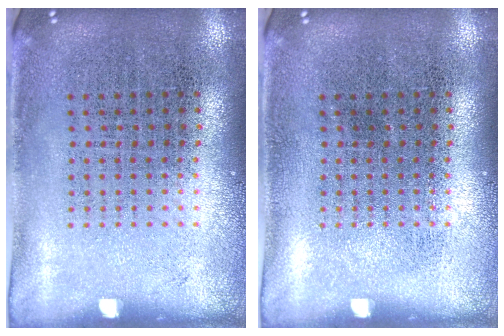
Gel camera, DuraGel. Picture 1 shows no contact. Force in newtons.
{"total": 0.0}